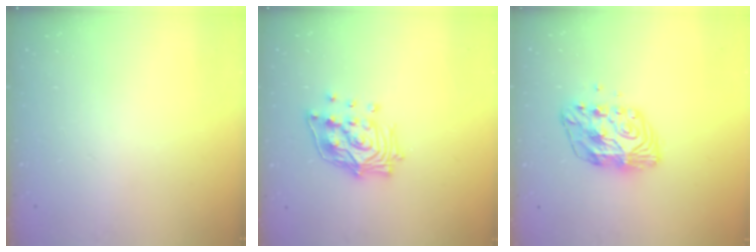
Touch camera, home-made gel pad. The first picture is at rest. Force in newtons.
{"total": 15.1, "press": 15.0, "slide": 2.0}
{"total": 9.7, "press": 9.7, "slide": 0.9}